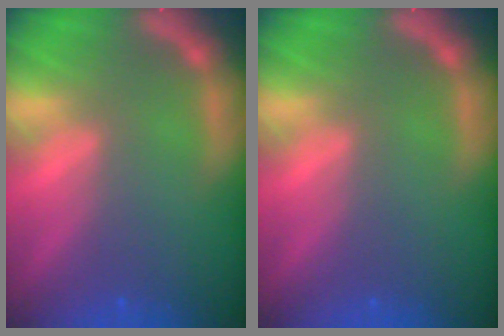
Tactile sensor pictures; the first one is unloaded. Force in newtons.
{"total": 0.0}